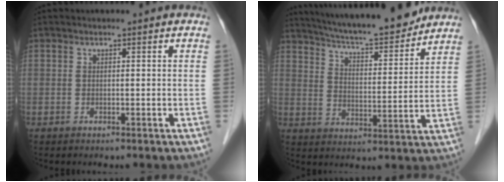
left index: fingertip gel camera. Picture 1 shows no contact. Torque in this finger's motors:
{"motor_torque": [0.20, -0.38, 0.23, 0.08]}